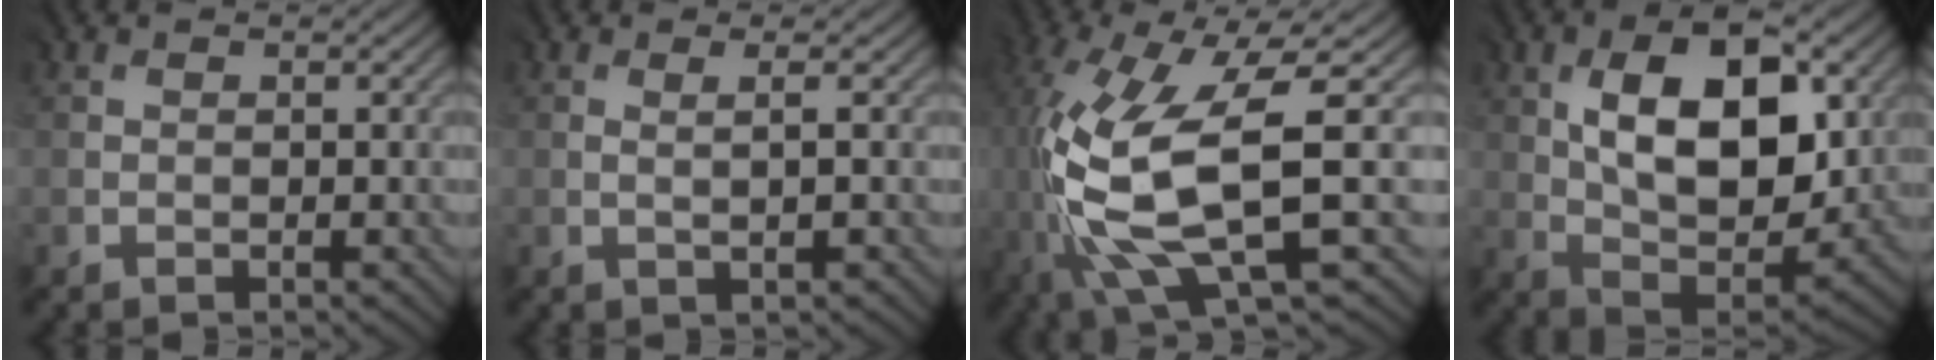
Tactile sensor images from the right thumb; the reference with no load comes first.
{"total": 1.0, "force": [0.1, -0.4, 0.9], "torque": [-0.009, -0.003, -0.002]}
{"total": 13.5, "force": [-2.2, 4.0, 12.7], "torque": [-0.300, -0.015, -0.029]}
{"total": 13.7, "force": [3.3, 7.4, 11.0], "torque": [-0.176, 0.002, 0.057]}